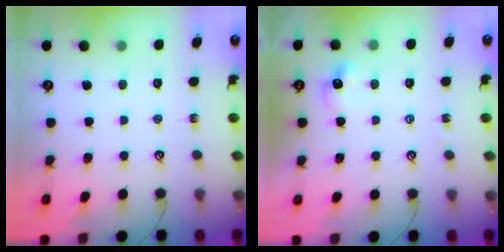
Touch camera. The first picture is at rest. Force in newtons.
{"total": 6.3, "press": 6.3, "slide": 0.8}